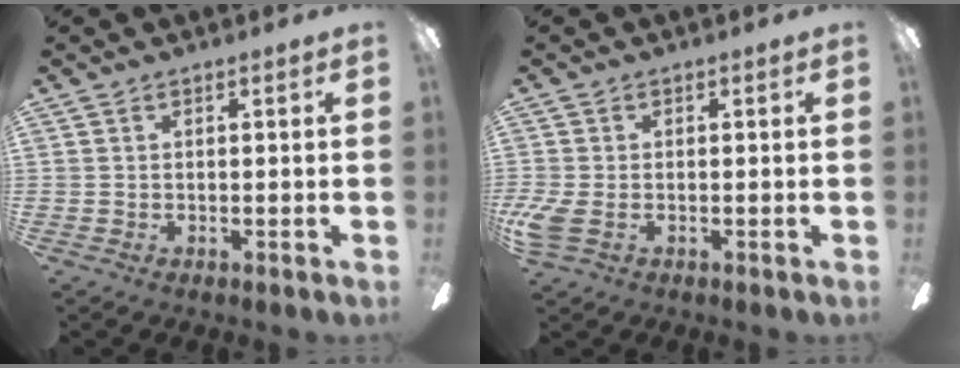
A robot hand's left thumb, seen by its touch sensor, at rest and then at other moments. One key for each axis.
{"total": 4.7, "fx": -1.3, "fy": 2.9, "fz": 3.5, "tx": -0.081, "ty": 0.001, "tz": -0.026}